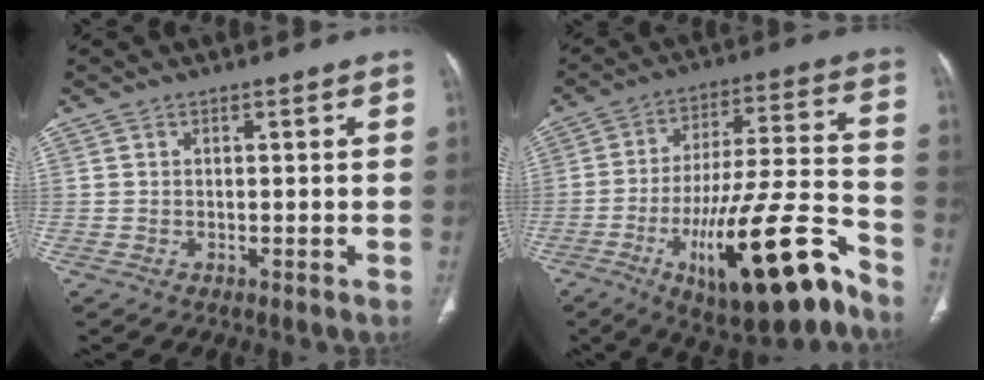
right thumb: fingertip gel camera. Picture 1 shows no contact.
{"total": 23.8, "force": [-12.4, 6.4, 19.2], "torque": [-0.292, 0.065, -0.188]}